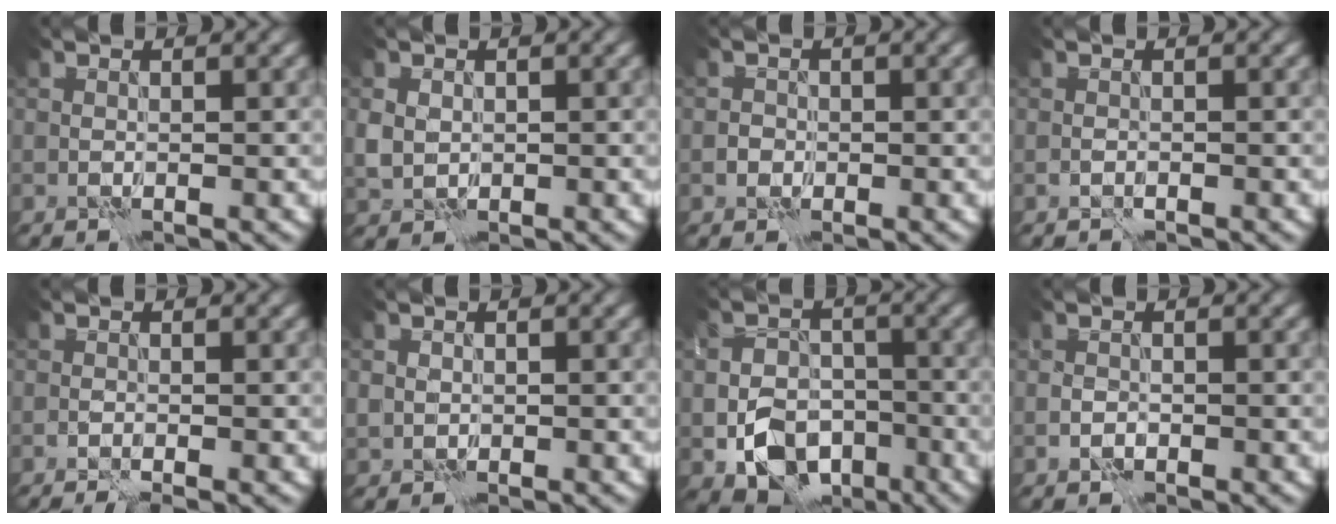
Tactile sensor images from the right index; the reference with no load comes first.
{"total": 1.8, "force": [0.3, 1.6, 0.9], "torque": [-0.021, -0.001, 0.005]}
{"total": 1.0, "force": [-0.3, 1.0, 0.1], "torque": [0.003, 0.000, -0.009]}
{"total": 0.6, "force": [-0.5, 0.2, 0.0], "torque": [0.001, 0.002, -0.010]}
{"total": 1.3, "force": [-1.0, 0.2, 0.9], "torque": [-0.019, -0.002, -0.017]}
{"total": 0.9, "force": [0.2, 0.9, 0.1], "torque": [0.001, -0.002, 0.004]}
{"total": 7.5, "force": [-3.6, 5.3, 3.9], "torque": [-0.053, -0.005, -0.061]}
{"total": 0.8, "force": [-0.4, 0.6, 0.4], "torque": [-0.006, 0.001, -0.010]}